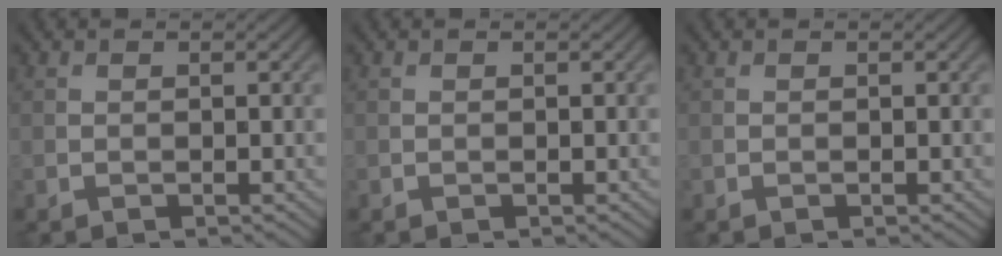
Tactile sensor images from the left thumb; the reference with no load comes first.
{"total": 0.0}
{"total": 0.0}